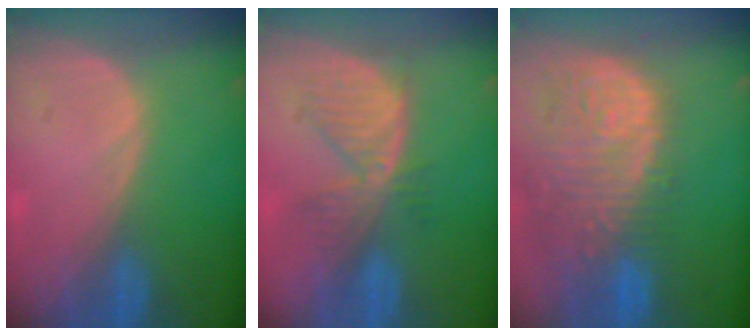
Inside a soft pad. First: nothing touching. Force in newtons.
{"total": 6.5, "press": 6.2, "slide": 2.1}
{"total": 14.4, "press": 11.8, "slide": 8.2}